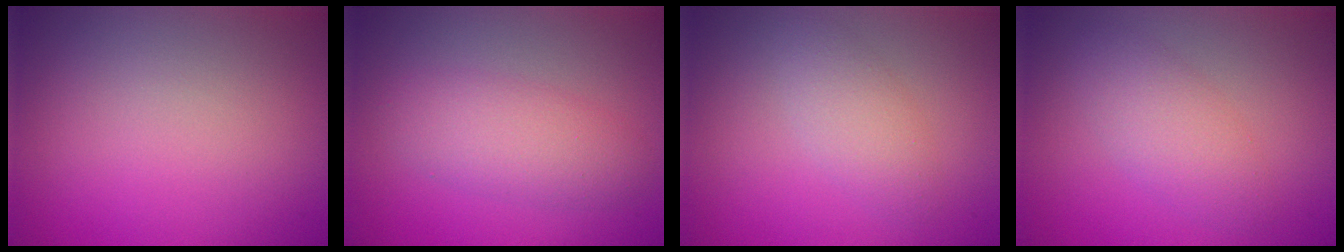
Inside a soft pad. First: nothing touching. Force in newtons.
{"total": 3.5, "press": 3.5, "slide": 0.2}
{"total": 2.2, "press": 2.2, "slide": 0.2}
{"total": 3.0, "press": 3.0, "slide": 0.1}